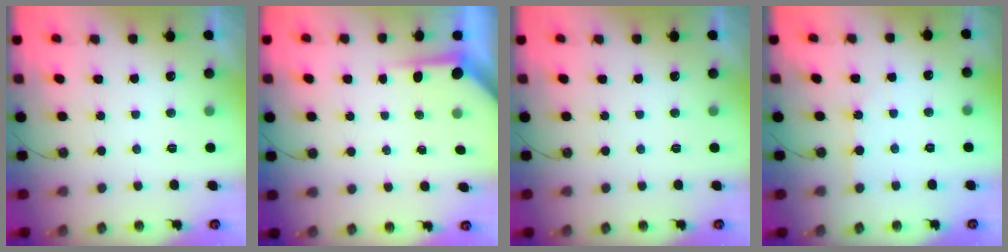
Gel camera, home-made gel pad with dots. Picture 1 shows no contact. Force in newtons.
{"total": 3.5, "press": 3.4, "slide": 0.3}
{"total": 0.0}
{"total": 3.1, "press": 3.1, "slide": 0.4}